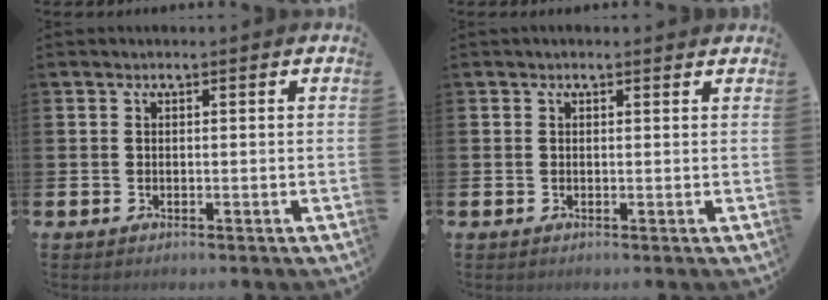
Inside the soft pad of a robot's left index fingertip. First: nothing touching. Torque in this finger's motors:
{"motor_torque": [1.02, -1.12, 0.17, 0.02]}